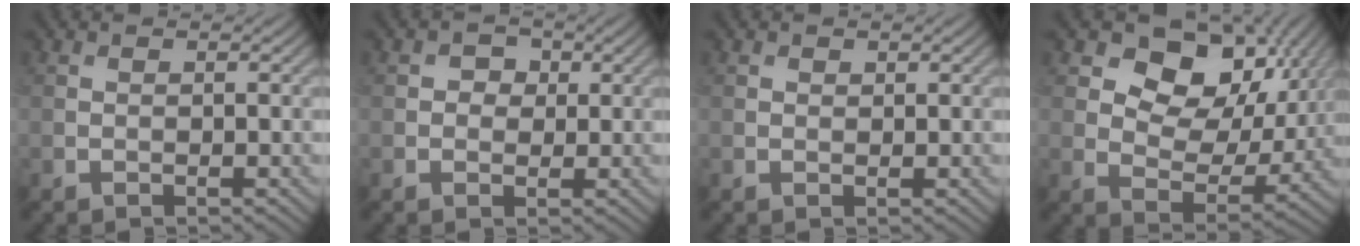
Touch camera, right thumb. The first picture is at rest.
{"total": 2.3, "force": [0.4, 2.0, 1.0], "torque": [-0.011, -0.002, 0.000]}
{"total": 0.5, "force": [0.4, 0.3, 0.1], "torque": [0.000, -0.003, 0.007]}
{"total": 12.0, "force": [5.2, 8.0, 7.3], "torque": [-0.122, 0.003, 0.077]}